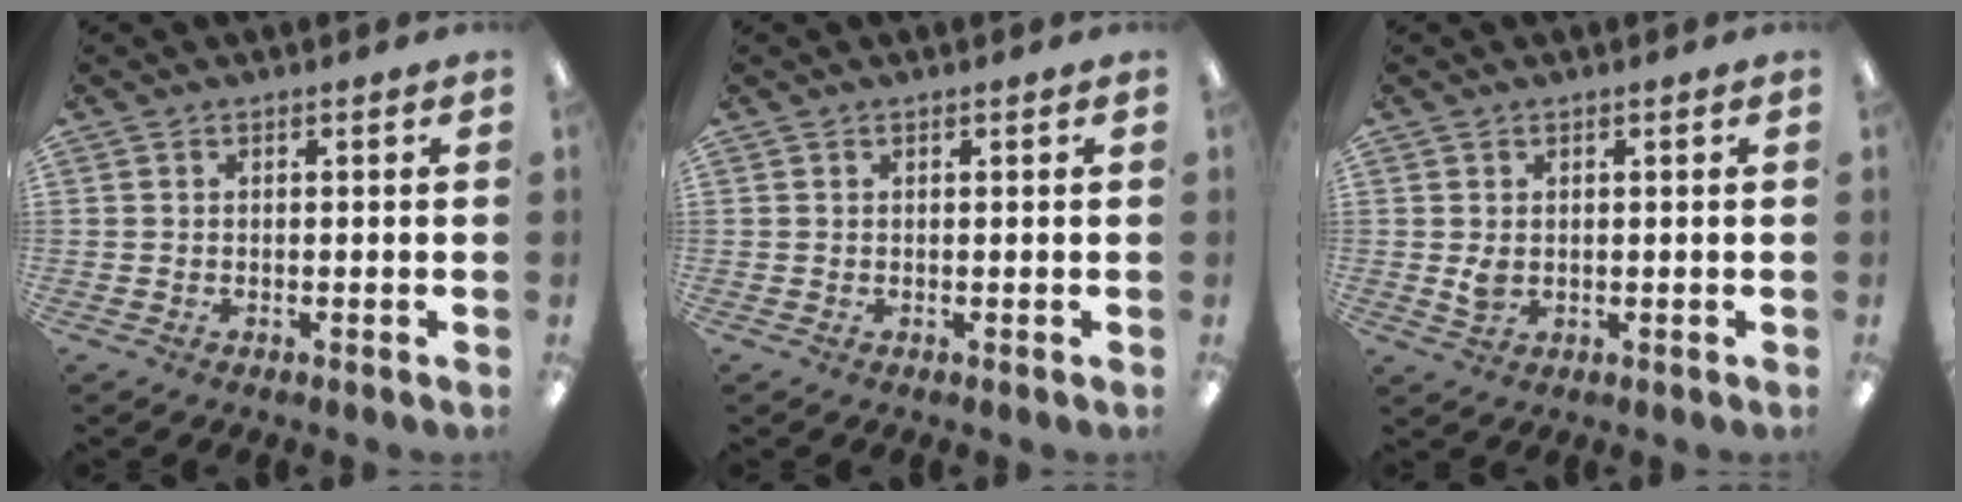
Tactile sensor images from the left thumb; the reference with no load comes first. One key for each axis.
{"total": 0.6, "fx": 0.4, "fy": 0.1, "fz": 0.4, "tx": -0.009, "ty": 0.002, "tz": 0.006}
{"total": 2.8, "fx": 0.5, "fy": 2.0, "fz": 1.9, "tx": -0.037, "ty": -0.001, "tz": 0.004}